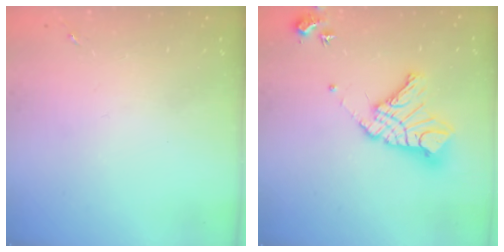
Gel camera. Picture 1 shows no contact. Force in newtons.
{"total": 16.3, "press": 16.2, "slide": 2.0}